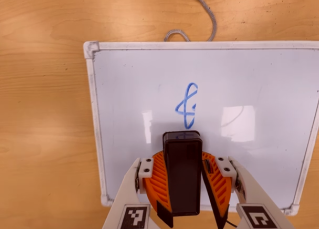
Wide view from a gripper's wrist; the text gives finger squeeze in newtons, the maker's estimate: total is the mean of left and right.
{"total": 9.0, "left": 9.5, "right": 8.6}